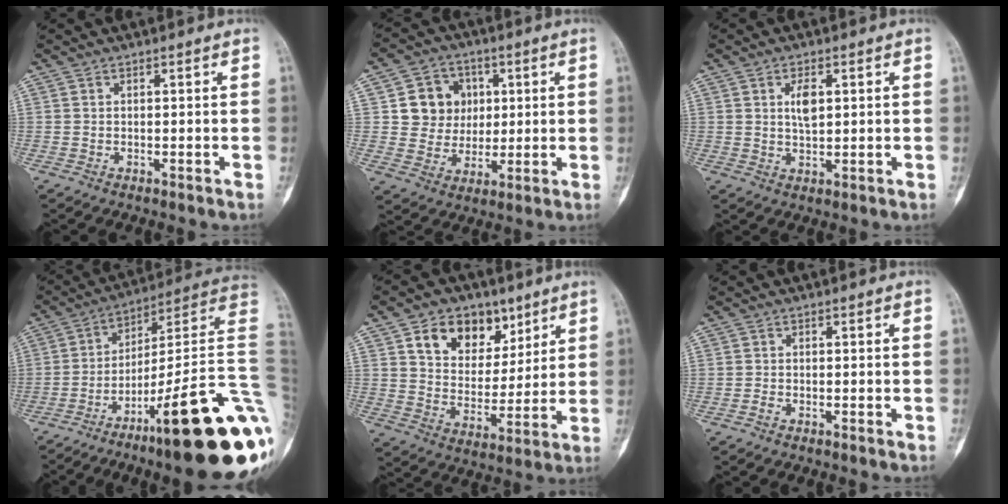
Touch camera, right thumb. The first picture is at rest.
{"total": 10.1, "force": [2.3, 9.3, 3.4], "torque": [-0.008, 0.000, 0.042]}
{"total": 4.1, "force": [1.2, 2.0, 3.4], "torque": [-0.054, -0.007, 0.021]}
{"total": 30.0, "force": [-11.4, 4.9, 27.3], "torque": [-0.275, 0.078, -0.175]}
{"total": 13.4, "force": [7.2, 9.4, 6.4], "torque": [-0.060, -0.032, 0.122]}
{"total": 0.7, "force": [-0.6, 0.2, 0.4], "torque": [-0.012, 0.000, -0.014]}